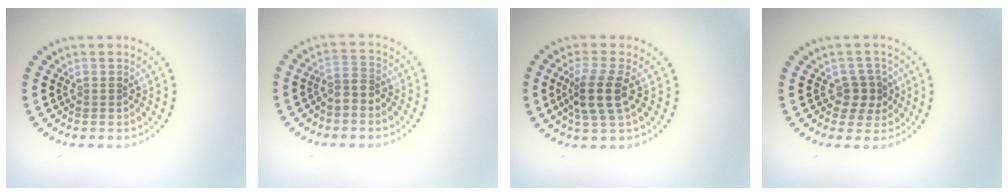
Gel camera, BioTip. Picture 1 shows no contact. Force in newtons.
{"total": 1.7, "press": 1.3, "slide": 1.1}
{"total": 3.5, "press": 2.9, "slide": 2.1}
{"total": 2.0, "press": 1.8, "slide": 0.9}